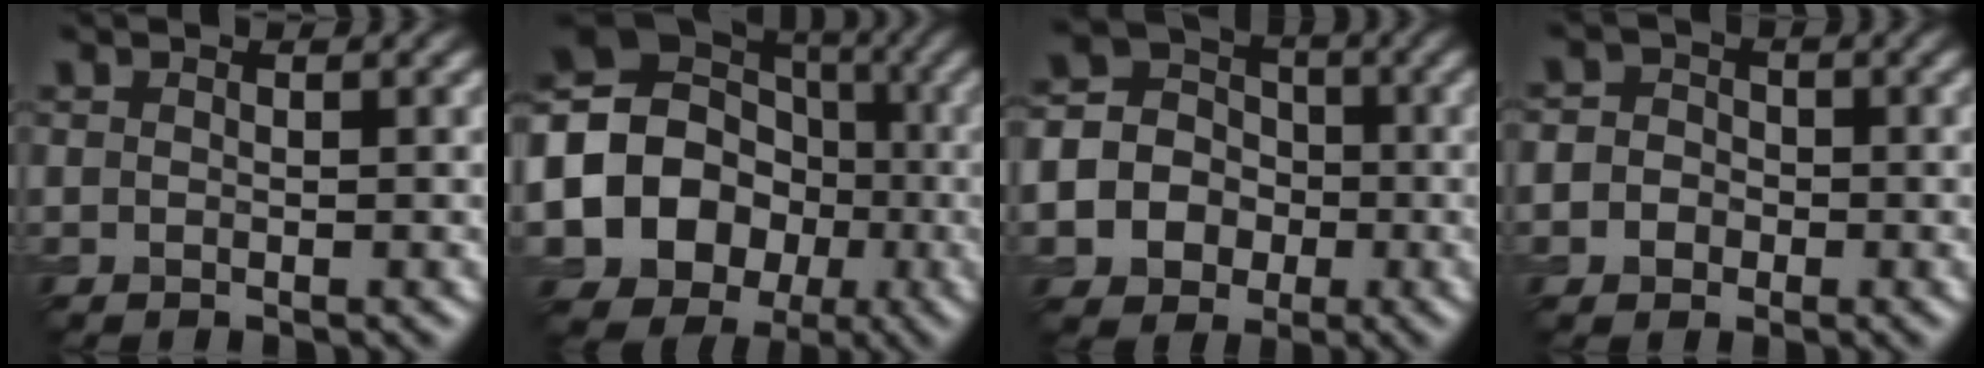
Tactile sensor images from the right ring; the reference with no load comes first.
{"total": 17.3, "force": [-3.3, 15.6, 6.7], "torque": [-0.149, -0.003, -0.077]}
{"total": 10.8, "force": [-3.6, 9.8, 2.8], "torque": [-0.087, -0.019, -0.077]}
{"total": 3.5, "force": [-0.6, 3.3, 1.2], "torque": [0.010, 0.015, -0.040]}